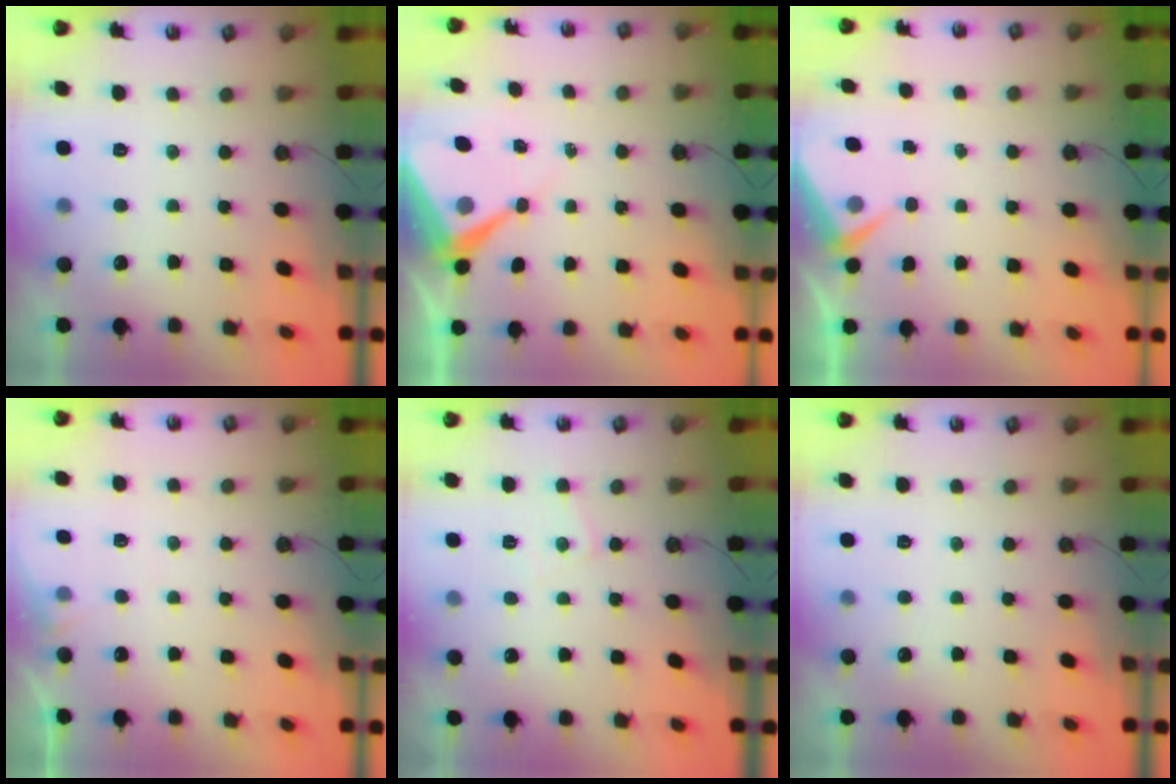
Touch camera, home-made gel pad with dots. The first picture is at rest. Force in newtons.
{"total": 9.0, "press": 8.9, "slide": 0.8}
{"total": 3.9, "press": 3.9, "slide": 0.5}
{"total": 4.9, "press": 4.8, "slide": 0.7}
{"total": 5.4, "press": 5.4, "slide": 0.8}
{"total": 0.0}